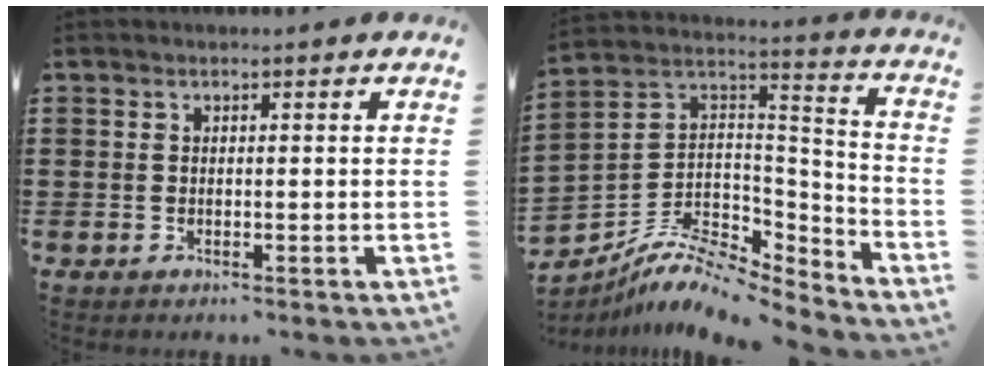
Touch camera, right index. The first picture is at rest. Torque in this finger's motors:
{"motor_torque": [-0.15, -0.07, 0.20, 0.12]}